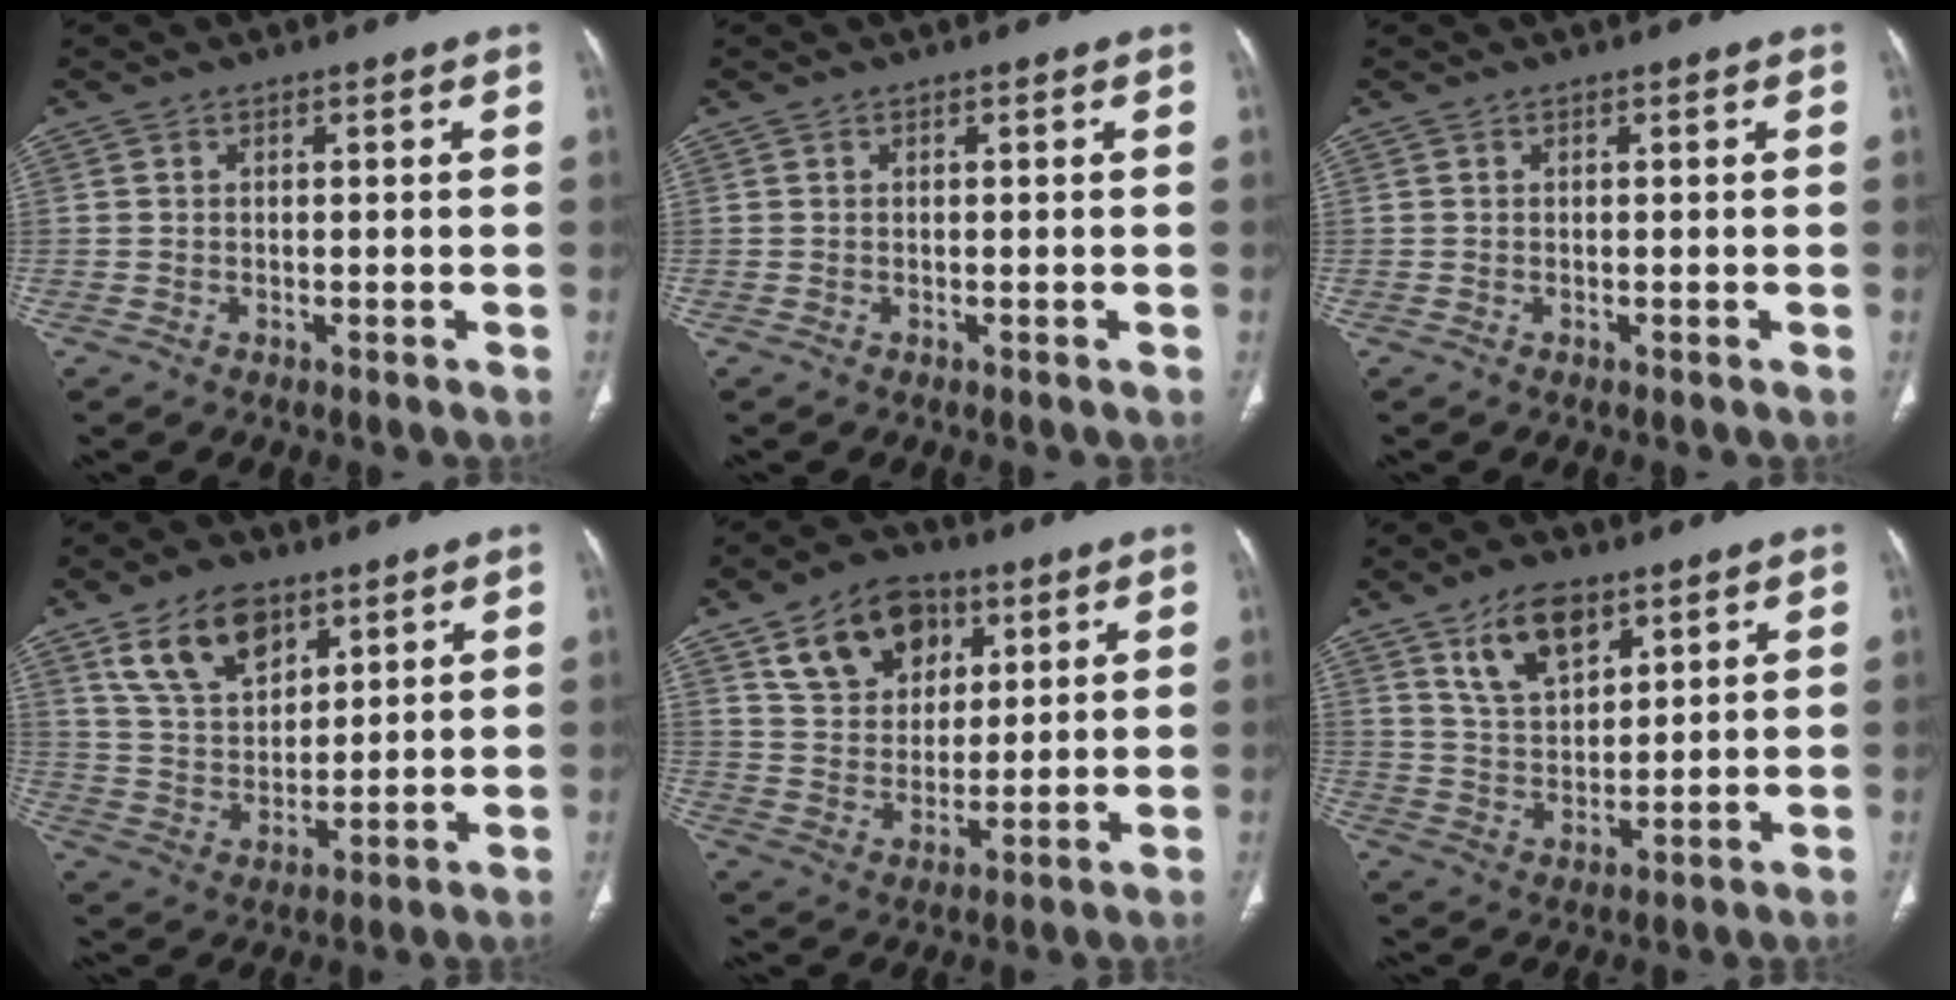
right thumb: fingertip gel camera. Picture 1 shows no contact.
{"total": 0.0}
{"total": 0.0}
{"total": 12.5, "force": [7.2, 7.3, 7.1], "torque": [-0.106, -0.031, 0.143]}
{"total": 14.1, "force": [6.7, 9.9, 7.4], "torque": [-0.090, -0.018, 0.123]}
{"total": 10.5, "force": [6.2, 5.4, 6.5], "torque": [-0.098, -0.032, 0.120]}